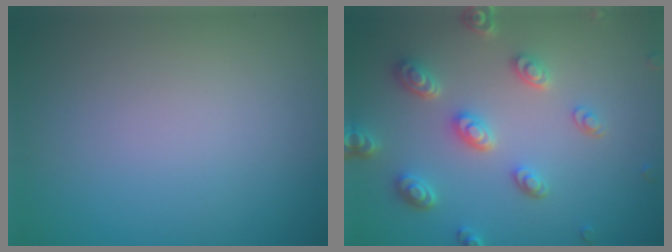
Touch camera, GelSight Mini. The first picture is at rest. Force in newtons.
{"total": 4.6, "press": 3.7, "slide": 2.8}